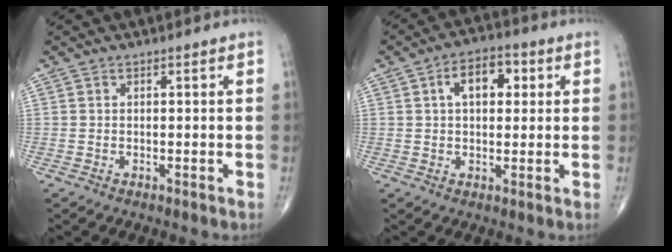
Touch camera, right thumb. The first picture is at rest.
{"total": 7.7, "force": [2.0, 4.6, 5.8], "torque": [-0.071, 0.011, 0.024]}